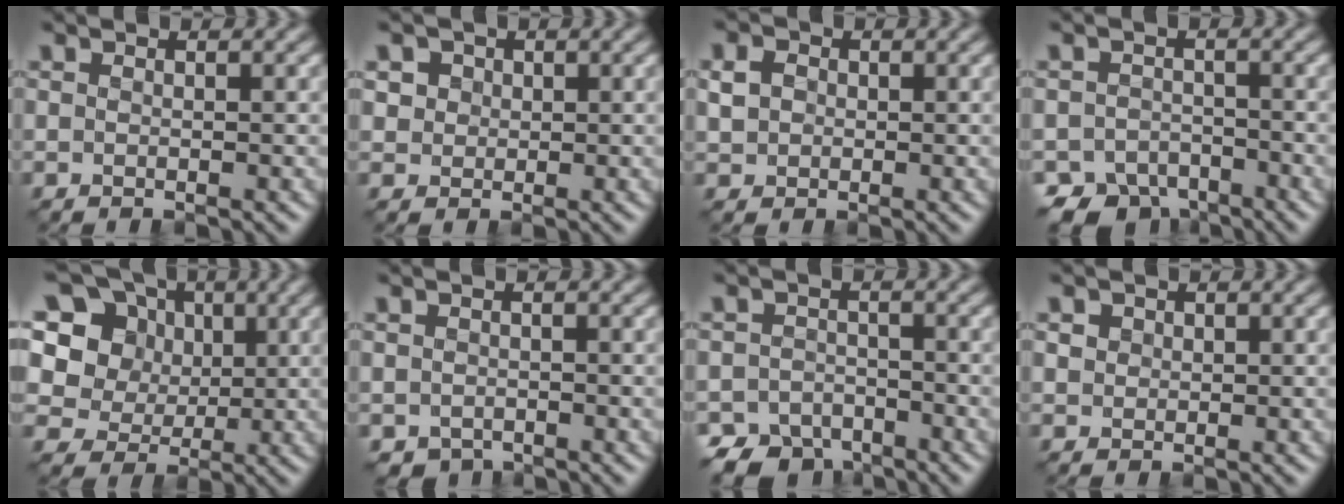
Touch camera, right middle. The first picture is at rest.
{"total": 2.7, "force": [1.3, 2.2, 1.1], "torque": [-0.027, 0.006, 0.025]}
{"total": 1.9, "force": [0.2, 1.7, 0.8], "torque": [-0.017, 0.001, 0.002]}
{"total": 5.4, "force": [-4.3, 3.2, 1.0], "torque": [0.001, -0.007, -0.074]}
{"total": 12.1, "force": [4.9, 9.7, 5.2], "torque": [-0.134, 0.027, 0.086]}
{"total": 1.2, "force": [-0.9, 0.8, 0.2], "torque": [0.000, -0.005, -0.016]}
{"total": 6.5, "force": [-5.2, 3.8, 1.2], "torque": [0.002, -0.008, -0.082]}
{"total": 1.1, "force": [0.5, 1.0, 0.3], "torque": [-0.003, -0.003, 0.009]}